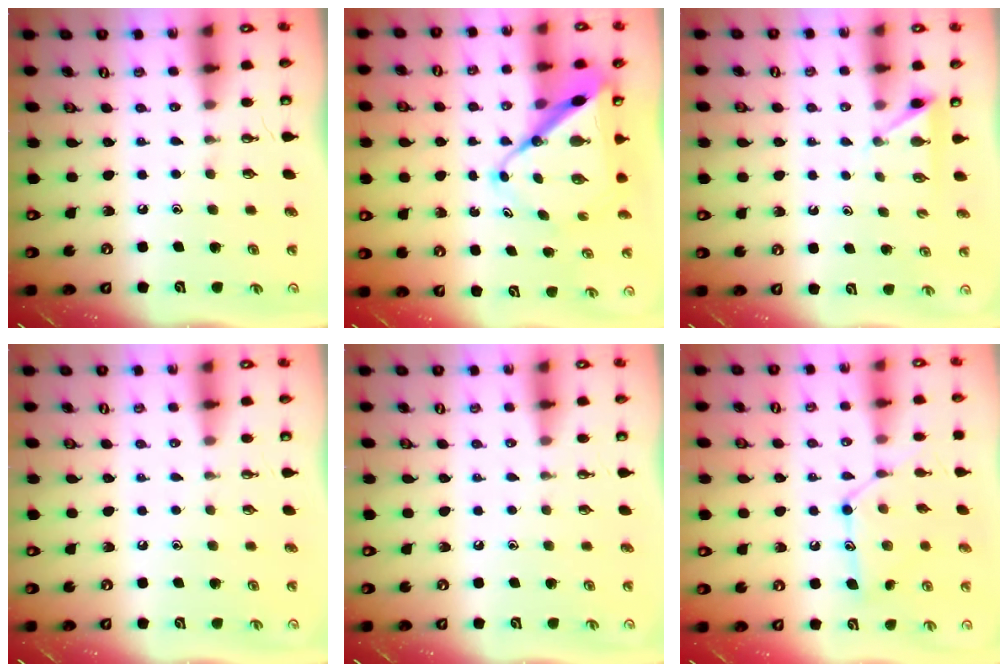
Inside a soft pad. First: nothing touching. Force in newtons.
{"total": 11.3, "press": 11.2, "slide": 0.8}
{"total": 3.0, "press": 2.9, "slide": 0.4}
{"total": 0.0}
{"total": 0.0}
{"total": 12.4, "press": 12.4, "slide": 0.4}